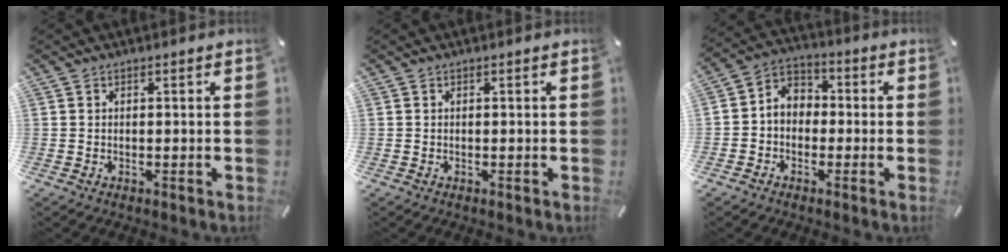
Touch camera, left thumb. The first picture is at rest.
{"total": 0.0}
{"total": 5.0, "force": [-1.9, 4.4, 1.4], "torque": [-0.046, 0.005, -0.044]}